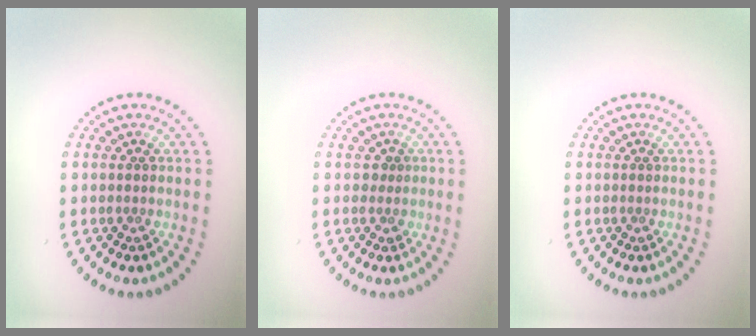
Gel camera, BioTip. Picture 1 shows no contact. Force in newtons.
{"total": 1.1, "press": 0.8, "slide": 0.7}
{"total": 0.0}